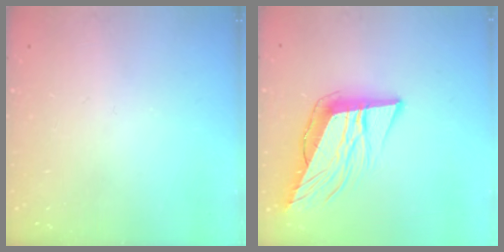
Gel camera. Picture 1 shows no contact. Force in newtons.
{"total": 12.7, "press": 12.2, "slide": 3.4}